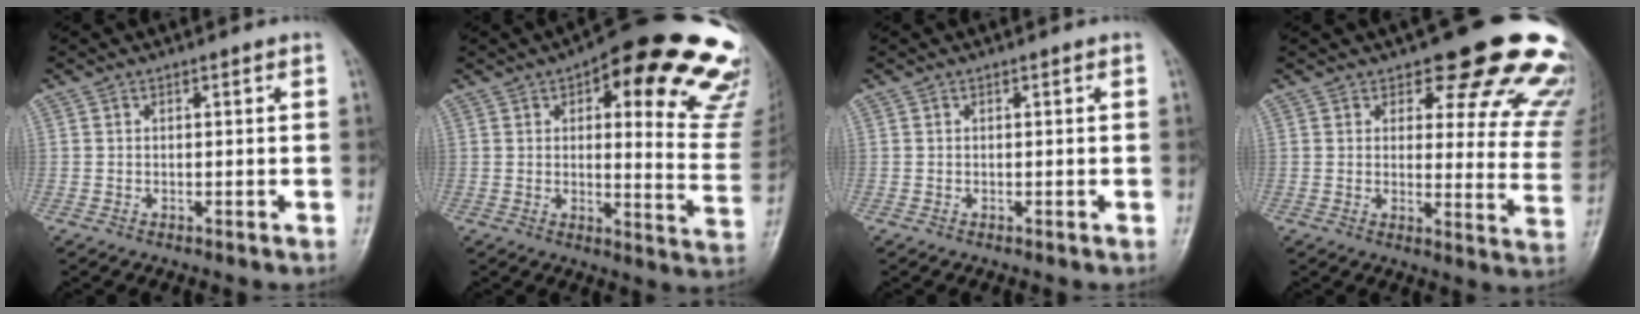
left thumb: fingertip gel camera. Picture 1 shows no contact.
{"total": 25.0, "force": [15.2, 8.1, 18.1], "torque": [-0.176, -0.063, 0.172]}
{"total": 0.0}
{"total": 20.7, "force": [15.5, 7.7, 11.5], "torque": [-0.084, -0.086, 0.167]}